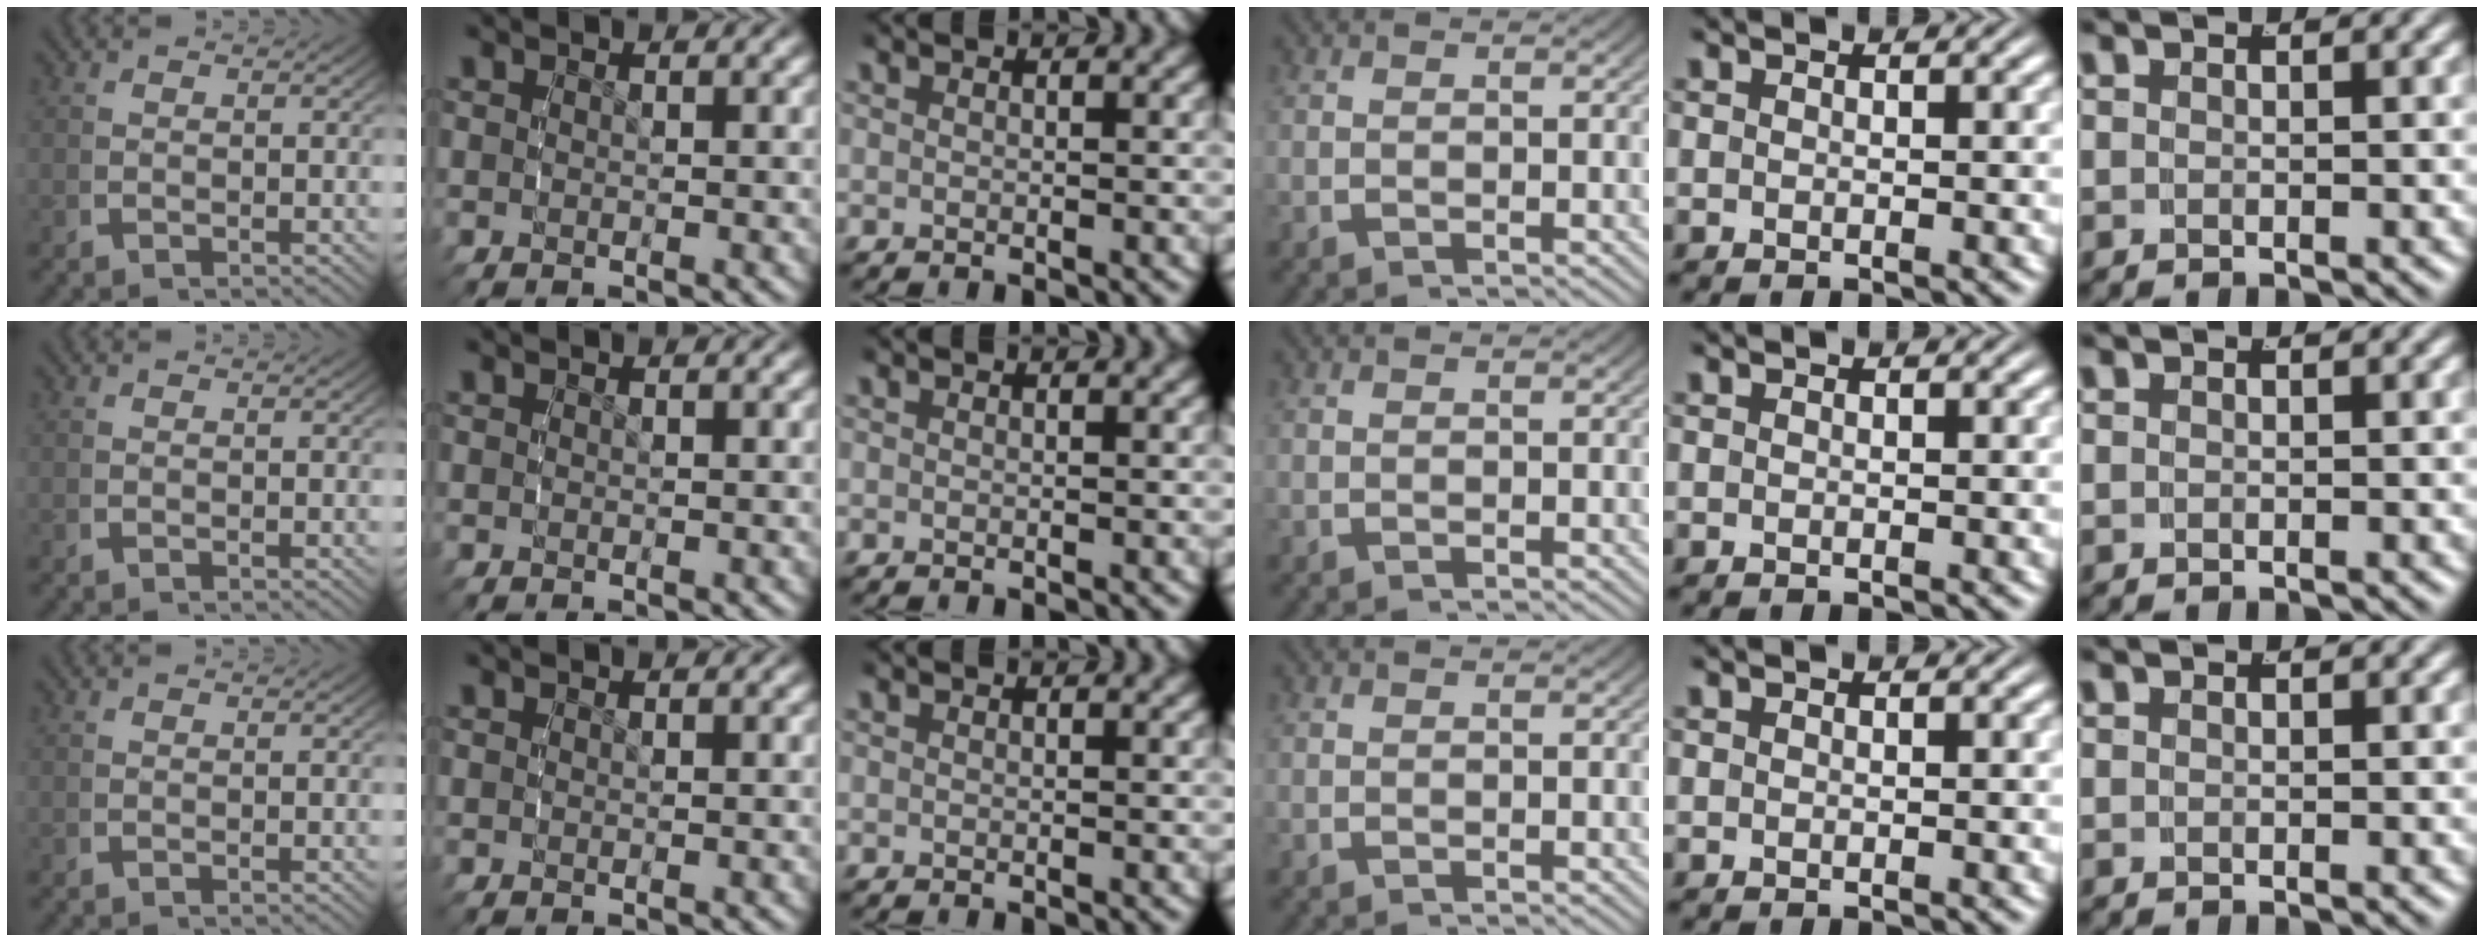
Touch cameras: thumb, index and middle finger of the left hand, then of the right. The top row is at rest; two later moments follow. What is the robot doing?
{"motion": "reach", "object": "jar lid"}